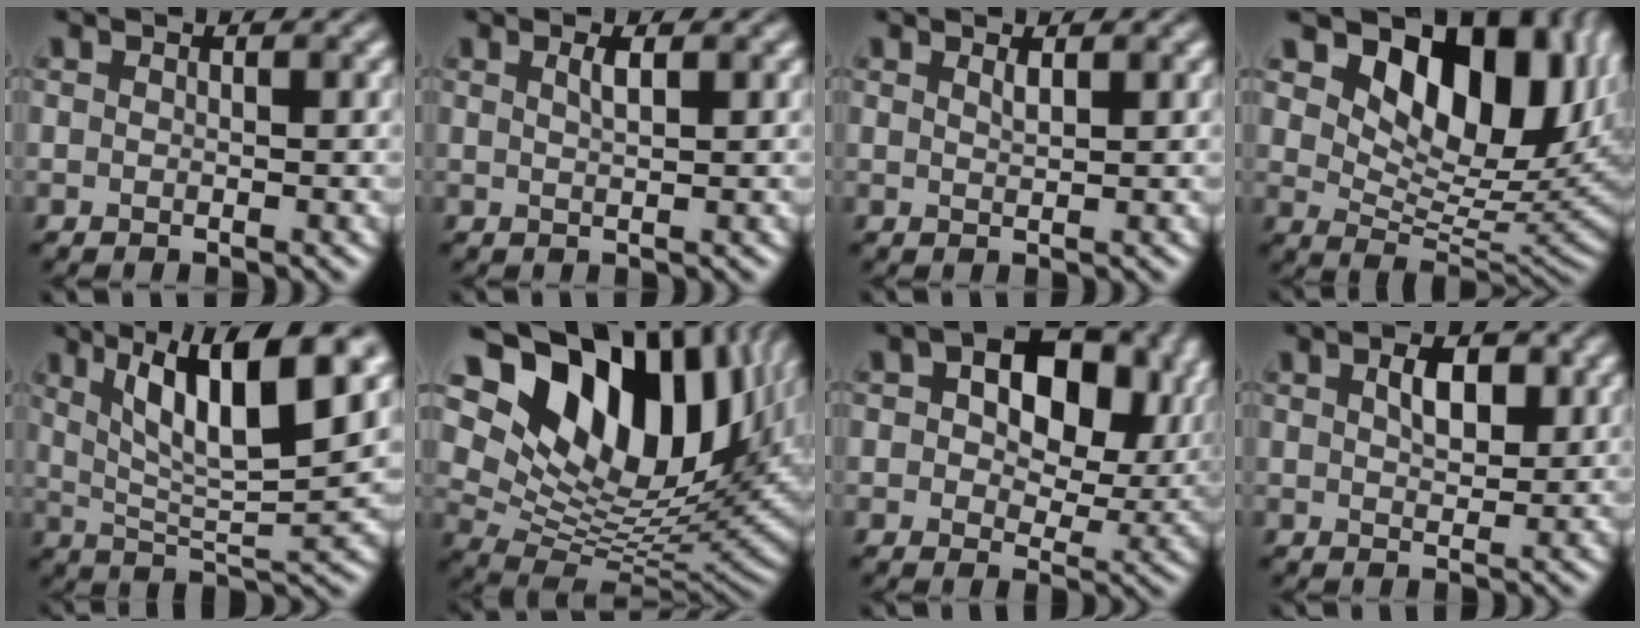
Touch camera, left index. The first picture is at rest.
{"total": 1.4, "force": [0.7, 0.4, 1.2], "torque": [-0.018, 0.004, 0.010]}
{"total": 0.9, "force": [0.7, 0.2, 0.6], "torque": [-0.007, 0.000, 0.012]}
{"total": 12.0, "force": [5.5, 7.0, 8.1], "torque": [-0.122, -0.009, 0.094]}
{"total": 11.0, "force": [4.9, 2.8, 9.5], "torque": [-0.160, 0.005, 0.089]}
{"total": 17.1, "force": [8.1, 10.1, 11.1], "torque": [-0.198, 0.027, 0.142]}
{"total": 13.4, "force": [3.8, 8.2, 9.9], "torque": [-0.120, 0.008, 0.061]}
{"total": 3.2, "force": [1.1, 1.7, 2.5], "torque": [-0.044, 0.004, 0.019]}